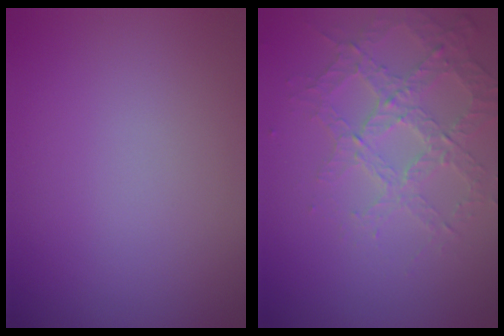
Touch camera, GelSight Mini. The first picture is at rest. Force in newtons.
{"total": 3.1, "press": 2.8, "slide": 1.3}